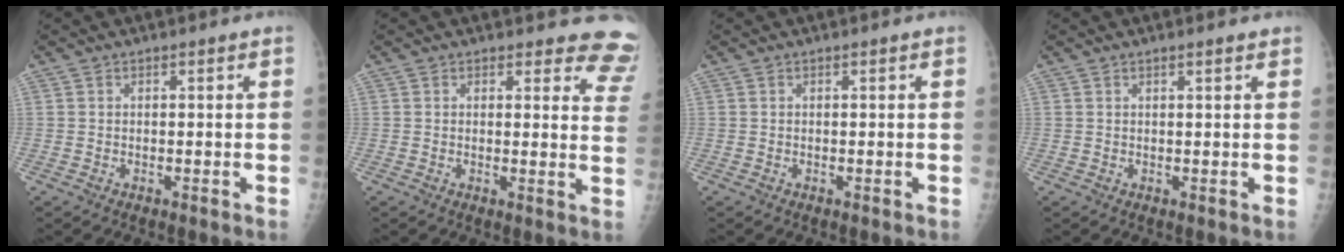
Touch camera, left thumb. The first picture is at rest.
{"total": 9.4, "force": [8.9, 3.0, 0.6], "torque": [0.050, -0.069, 0.058]}
{"total": 0.0}
{"total": 1.5, "force": [1.1, 0.2, 1.0], "torque": [-0.011, 0.000, 0.015]}